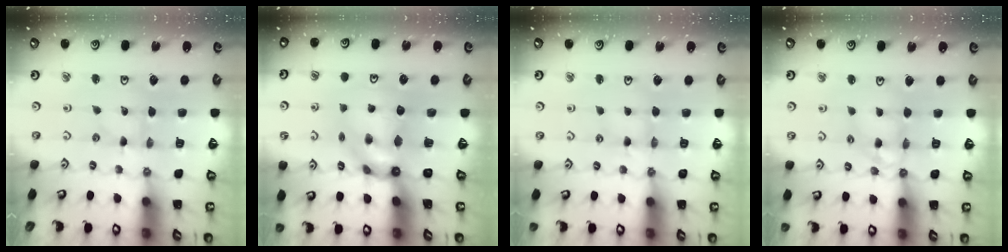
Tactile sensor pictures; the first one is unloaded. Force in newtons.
{"total": 7.8, "press": 7.8, "slide": 0.5}
{"total": 1.0, "press": 0.9, "slide": 0.2}
{"total": 9.8, "press": 9.8, "slide": 0.8}